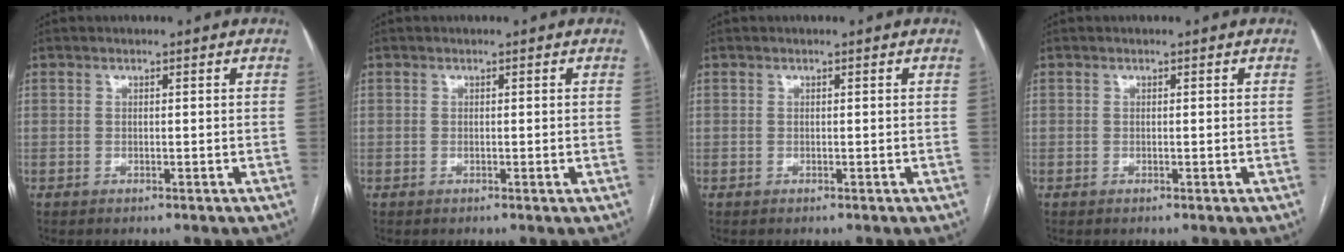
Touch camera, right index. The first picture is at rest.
{"total": 0.5, "force": [-0.1, -0.1, 0.5], "torque": [-0.008, -0.002, -0.002]}
{"total": 0.0}
{"total": 0.0}